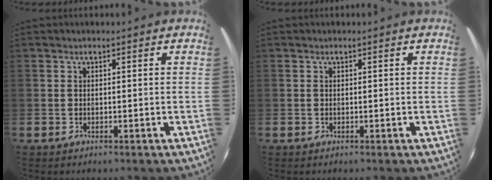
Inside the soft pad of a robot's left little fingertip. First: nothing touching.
{"total": 0.0}